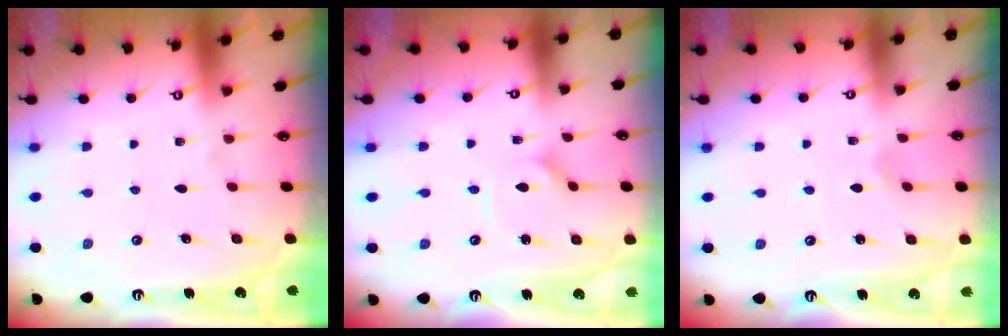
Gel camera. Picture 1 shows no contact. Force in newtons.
{"total": 2.5, "press": 2.5, "slide": 0.2}
{"total": 1.8, "press": 1.8, "slide": 0.1}